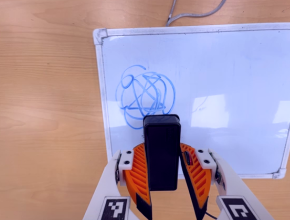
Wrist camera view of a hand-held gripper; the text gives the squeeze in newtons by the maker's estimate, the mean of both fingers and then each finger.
{"total": 5.4, "left": 4.9, "right": 5.9}